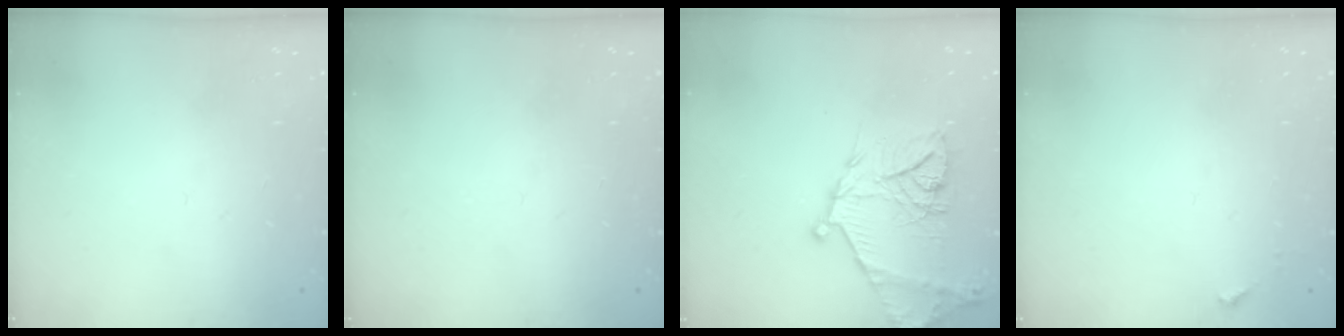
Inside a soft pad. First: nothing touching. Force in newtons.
{"total": 0.0}
{"total": 18.7, "press": 18.6, "slide": 1.4}
{"total": 3.4, "press": 3.4, "slide": 0.4}